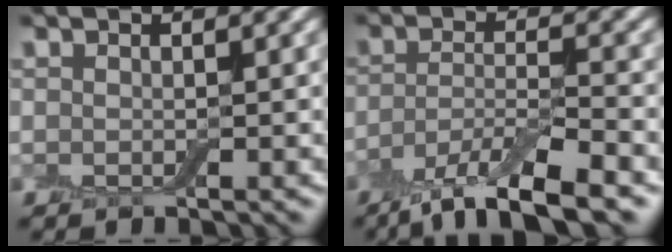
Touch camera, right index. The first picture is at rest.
{"total": 6.9, "force": [-4.7, 1.8, 4.8], "torque": [-0.082, -0.007, -0.089]}